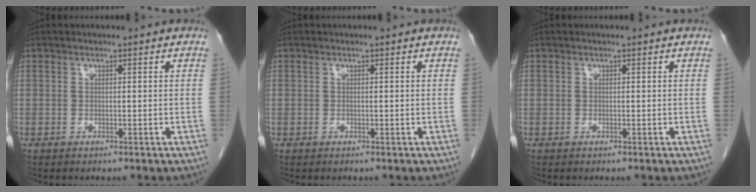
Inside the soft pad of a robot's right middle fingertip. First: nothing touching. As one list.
[{"total": 0.0}, {"total": 0.0}]